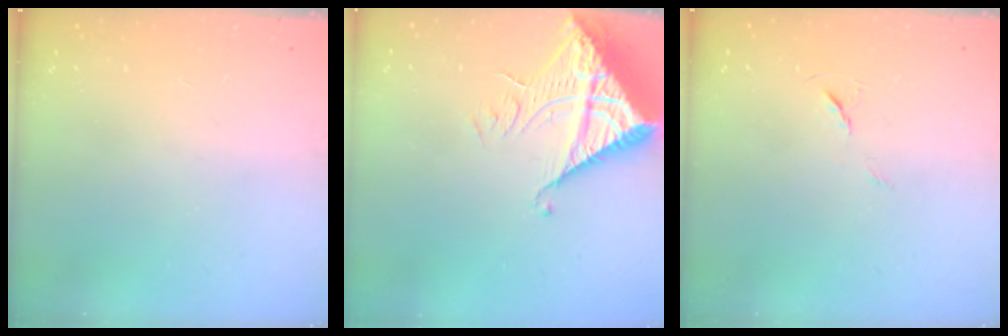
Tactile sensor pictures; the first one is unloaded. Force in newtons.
{"total": 12.1, "press": 12.0, "slide": 1.3}
{"total": 5.6, "press": 5.1, "slide": 2.2}